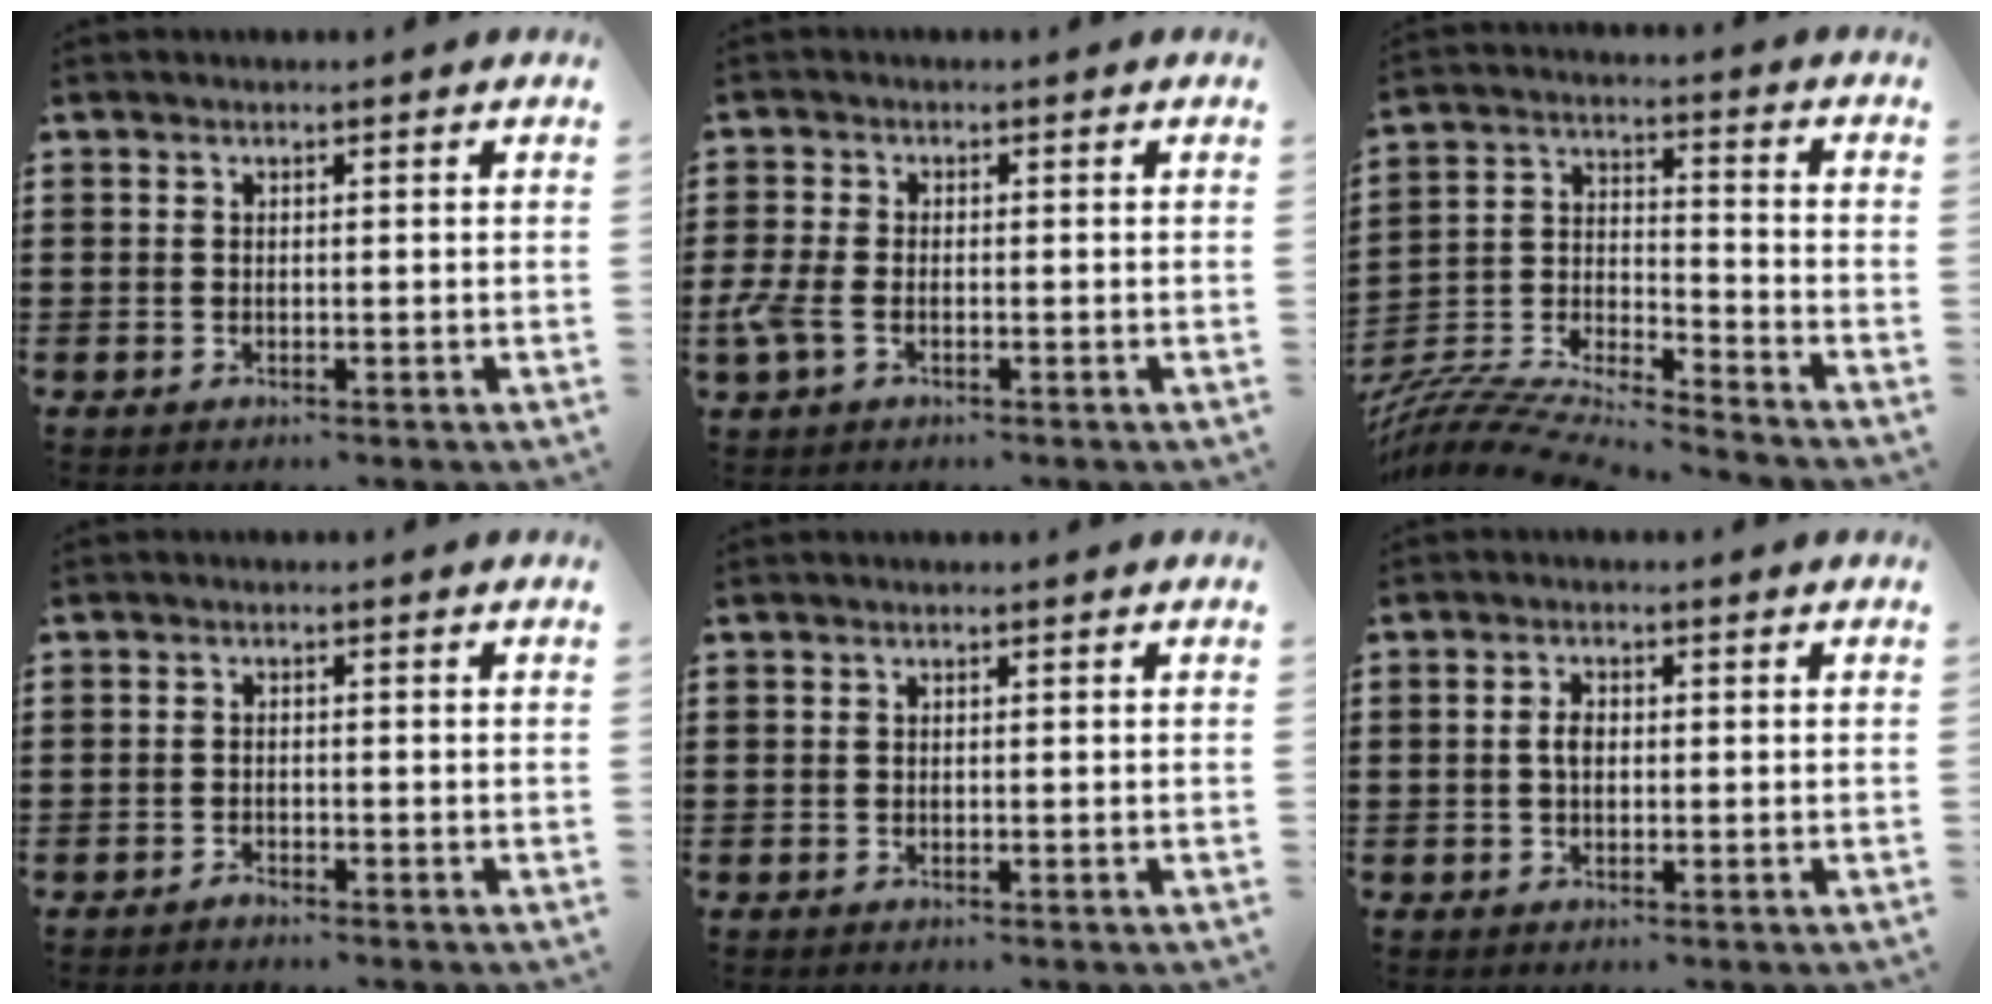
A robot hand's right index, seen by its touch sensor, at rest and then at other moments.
{"total": 3.4, "force": [-1.5, 1.5, 2.7], "torque": [-0.076, -0.012, -0.032]}
{"total": 8.1, "force": [-7.8, 0.6, 1.9], "torque": [-0.050, -0.004, -0.162]}
{"total": 1.1, "force": [-1.1, 0.1, 0.0], "torque": [-0.004, 0.001, -0.023]}
{"total": 0.0}
{"total": 2.3, "force": [0.0, 1.3, 1.9], "torque": [-0.038, 0.006, -0.002]}